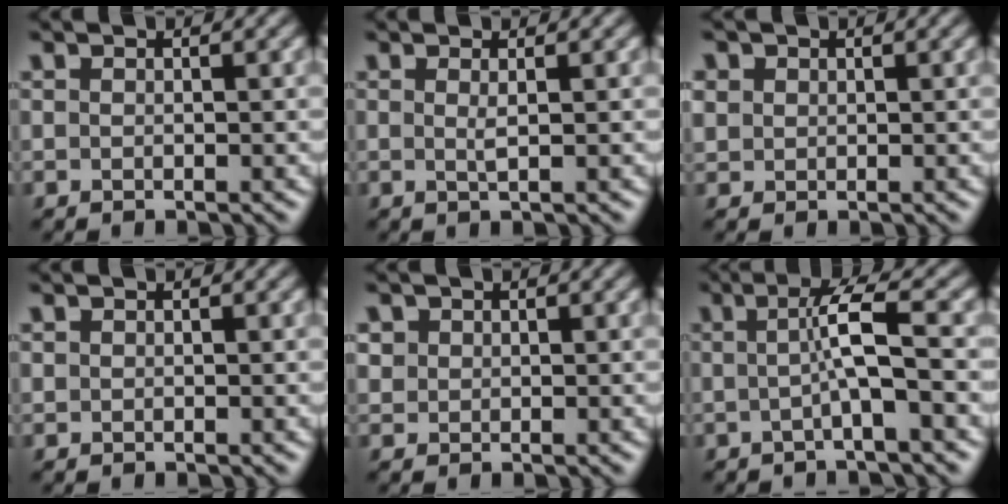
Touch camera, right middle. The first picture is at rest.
{"total": 0.9, "force": [0.3, 0.2, 0.8], "torque": [-0.014, 0.000, 0.003]}
{"total": 1.3, "force": [0.5, 1.1, 0.3], "torque": [-0.006, -0.002, 0.011]}
{"total": 0.0}
{"total": 1.1, "force": [0.4, 1.0, 0.1], "torque": [-0.001, -0.002, 0.011]}
{"total": 3.9, "force": [-0.1, 0.5, 3.8], "torque": [-0.070, 0.006, -0.006]}